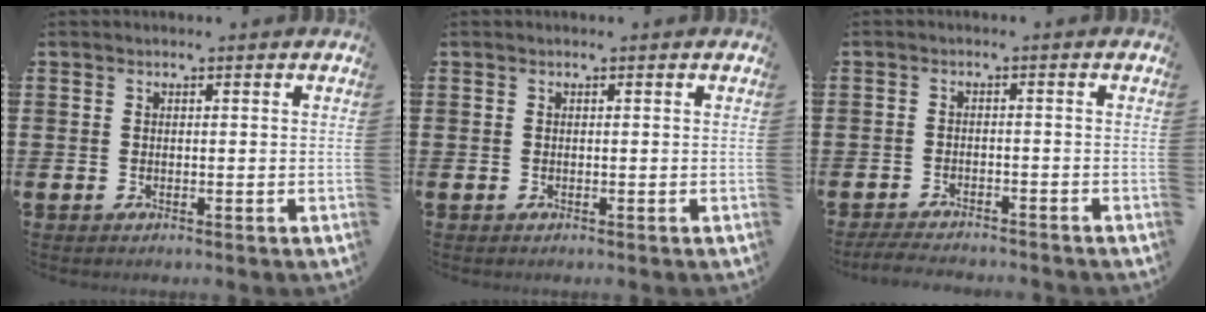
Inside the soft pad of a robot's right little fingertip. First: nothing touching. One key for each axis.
{"total": 0.0}
{"total": 2.4, "fx": -2.4, "fy": 0.1, "fz": 0.4, "tx": -0.008, "ty": 0.004, "tz": -0.050}